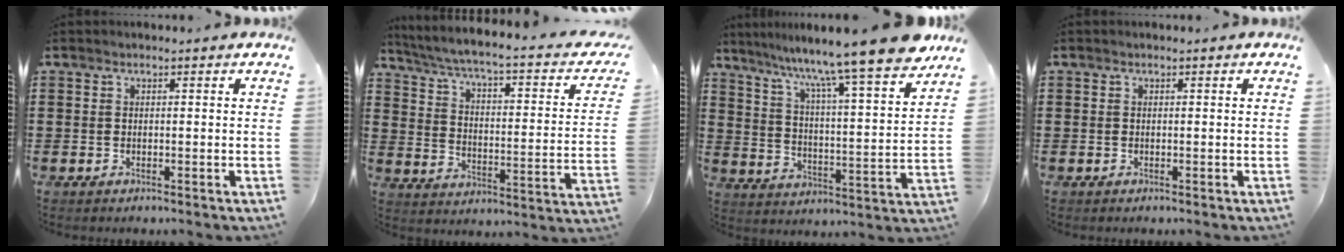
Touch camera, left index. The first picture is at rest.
{"total": 3.7, "force": [2.2, -0.1, 3.0], "torque": [-0.071, -0.030, 0.024]}
{"total": 11.6, "force": [9.9, -0.8, 6.1], "torque": [-0.130, -0.078, 0.153]}
{"total": 0.0}